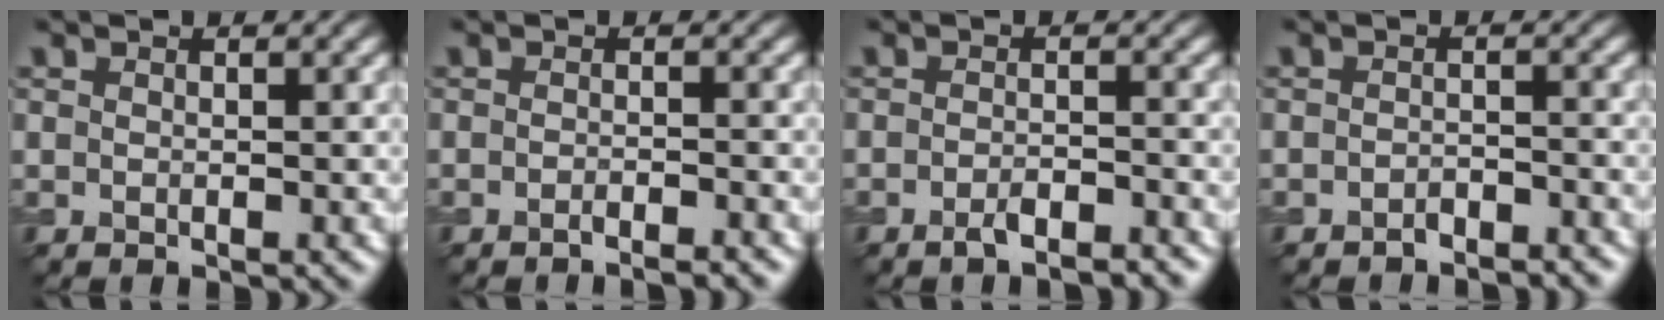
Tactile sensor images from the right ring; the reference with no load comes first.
{"total": 1.5, "force": [-1.1, 0.3, 0.9], "torque": [-0.006, -0.001, -0.022]}
{"total": 2.4, "force": [-1.9, 0.5, 1.4], "torque": [-0.020, 0.002, -0.035]}
{"total": 1.9, "force": [-1.7, 0.5, 0.6], "torque": [-0.006, 0.004, -0.029]}